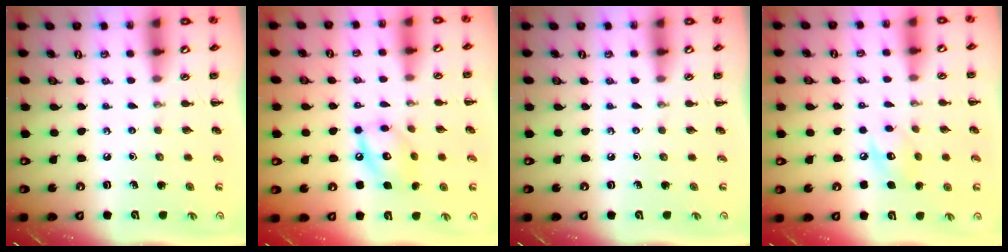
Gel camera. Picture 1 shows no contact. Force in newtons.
{"total": 11.4, "press": 11.3, "slide": 1.0}
{"total": 0.0}
{"total": 8.4, "press": 8.4, "slide": 1.0}